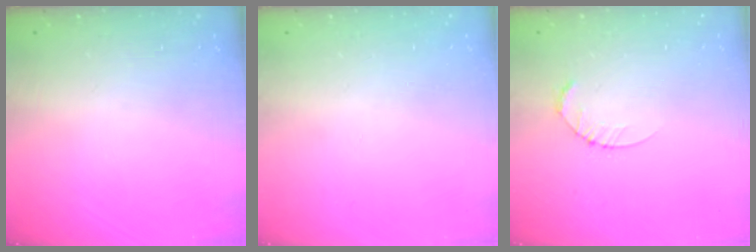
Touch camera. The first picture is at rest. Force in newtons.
{"total": 0.0}
{"total": 2.6, "press": 2.6, "slide": 0.4}